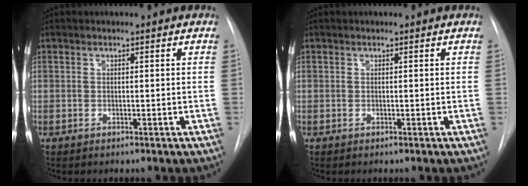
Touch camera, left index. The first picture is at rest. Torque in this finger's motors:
{"motor_torque": [-0.10, 0.10, 0.00, -0.01]}